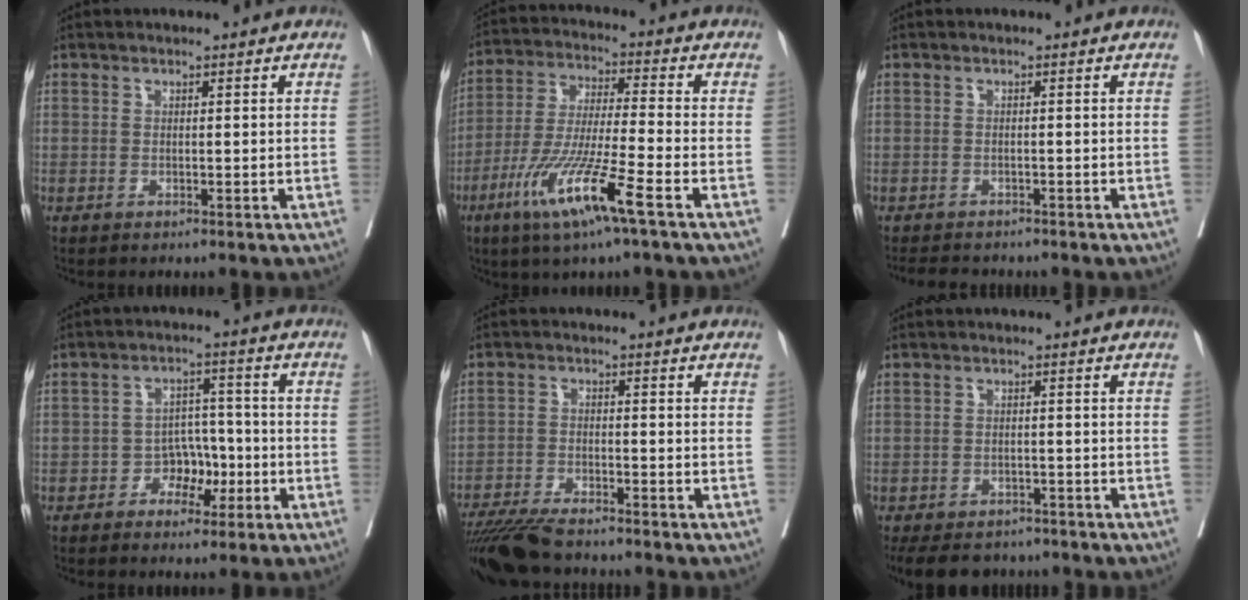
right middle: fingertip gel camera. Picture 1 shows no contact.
{"total": 12.9, "force": [-6.5, -0.4, 11.2], "torque": [-0.228, -0.029, -0.125]}
{"total": 5.1, "force": [-4.5, 1.6, 1.6], "torque": [-0.021, -0.006, -0.067]}
{"total": 5.1, "force": [-2.3, 3.4, 3.0], "torque": [-0.040, 0.013, -0.039]}
{"total": 9.8, "force": [-8.6, 1.1, 4.6], "torque": [-0.072, -0.027, -0.148]}
{"total": 11.7, "force": [-9.6, 5.5, 3.9], "torque": [-0.087, -0.008, -0.124]}